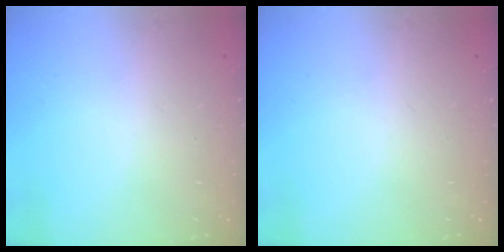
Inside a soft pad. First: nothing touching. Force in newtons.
{"total": 0.0}